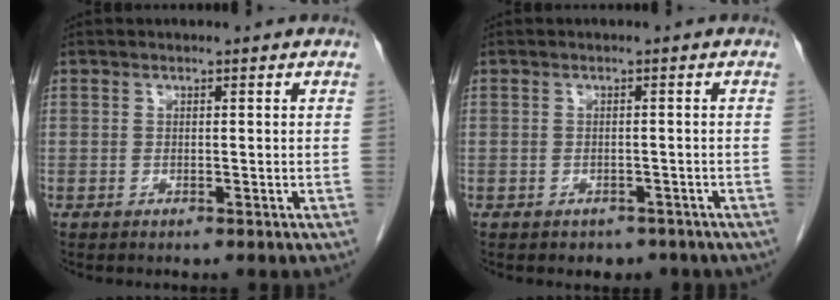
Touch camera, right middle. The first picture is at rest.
{"total": 3.6, "force": [-2.8, 2.2, 0.6], "torque": [-0.003, 0.007, -0.032]}